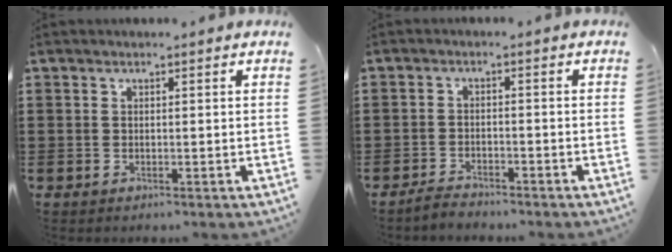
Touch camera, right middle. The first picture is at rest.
{"total": 2.3, "force": [-2.3, 0.2, 0.2], "torque": [-0.009, 0.001, -0.047]}